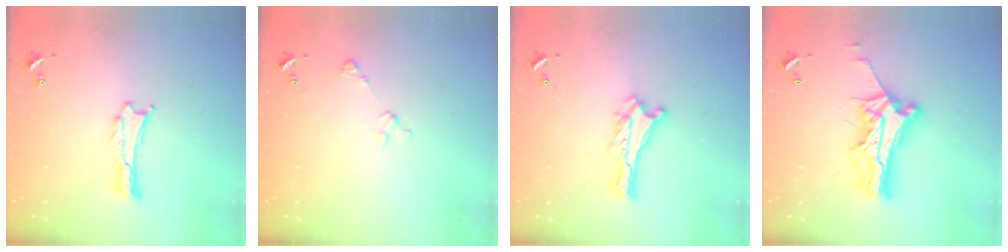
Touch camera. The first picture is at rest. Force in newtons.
{"total": 2.9, "press": 2.9, "slide": 0.3}
{"total": 0.0}
{"total": 11.0, "press": 11.0, "slide": 0.8}